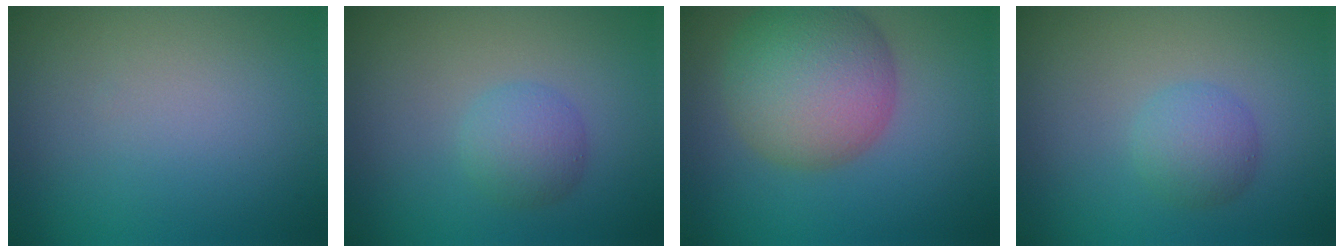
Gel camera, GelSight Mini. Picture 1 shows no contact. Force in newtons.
{"total": 2.5, "press": 2.5, "slide": 0.1}
{"total": 8.8, "press": 8.8, "slide": 0.4}
{"total": 2.5, "press": 2.5, "slide": 0.1}